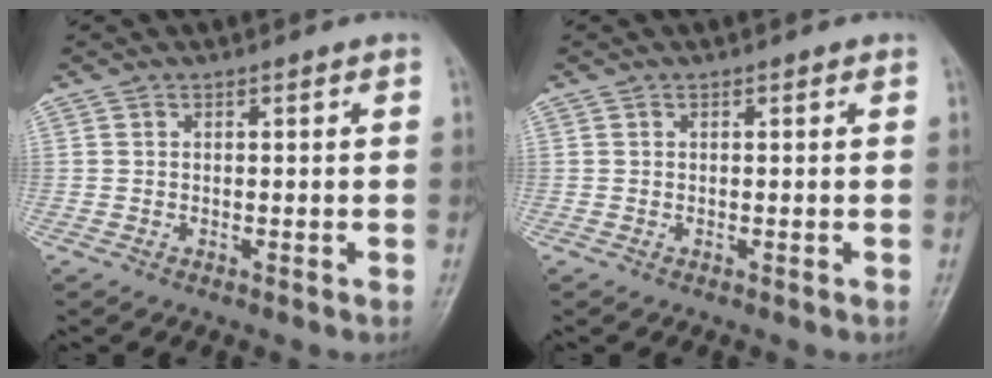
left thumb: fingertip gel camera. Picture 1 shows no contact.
{"total": 0.0}